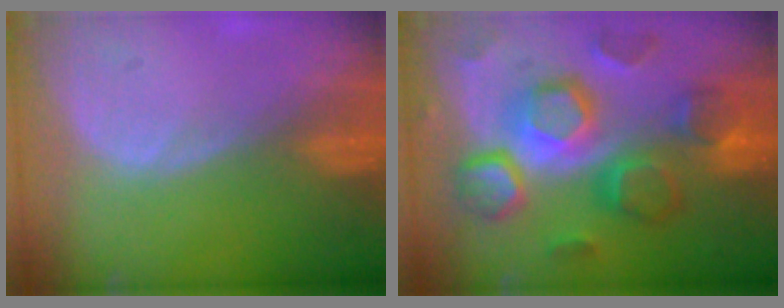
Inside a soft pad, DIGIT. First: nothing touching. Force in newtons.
{"total": 12.4, "press": 12.4, "slide": 1.1}